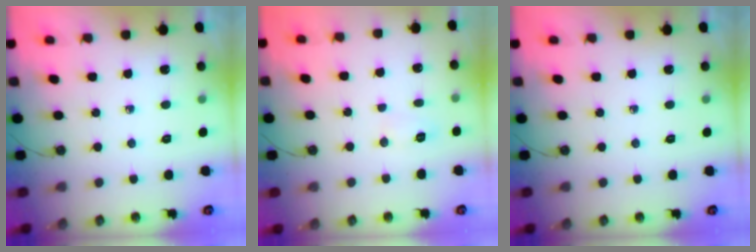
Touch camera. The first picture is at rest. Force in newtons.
{"total": 4.6, "press": 4.4, "slide": 1.2}
{"total": 0.0}